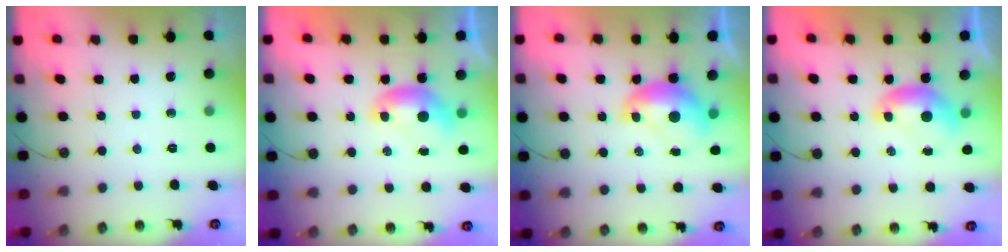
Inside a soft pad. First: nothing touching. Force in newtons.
{"total": 0.0}
{"total": 2.1, "press": 2.1, "slide": 0.3}
{"total": 0.0}